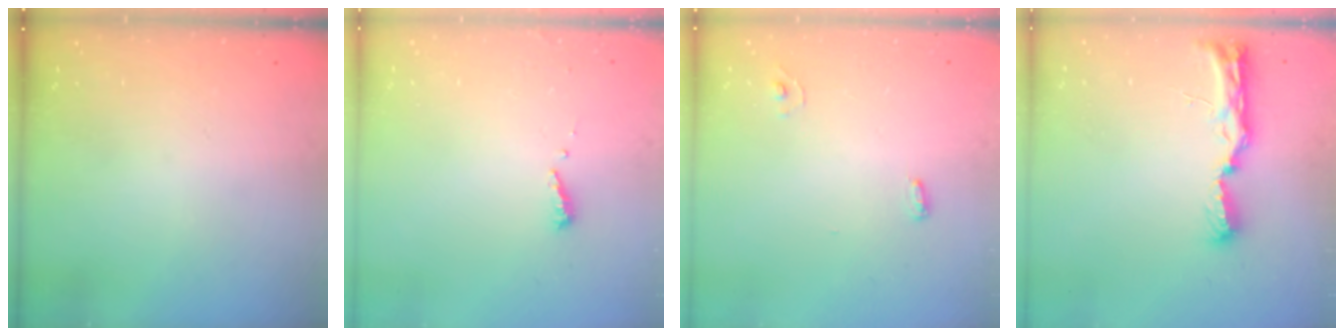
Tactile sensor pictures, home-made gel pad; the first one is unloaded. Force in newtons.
{"total": 5.3, "press": 5.3, "slide": 0.5}
{"total": 4.4, "press": 3.9, "slide": 2.1}
{"total": 8.9, "press": 8.9, "slide": 1.3}